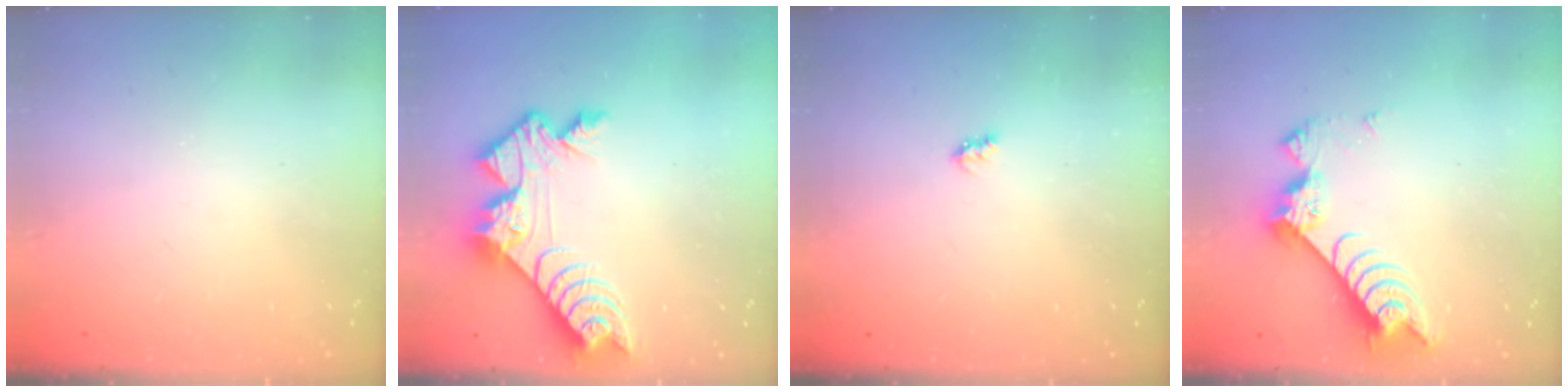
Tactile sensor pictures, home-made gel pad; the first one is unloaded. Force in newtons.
{"total": 11.8, "press": 11.7, "slide": 0.8}
{"total": 2.6, "press": 2.6, "slide": 0.4}
{"total": 9.5, "press": 9.4, "slide": 1.0}